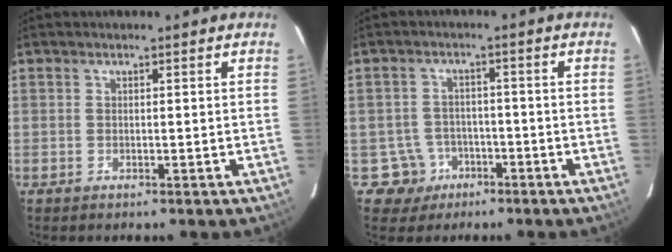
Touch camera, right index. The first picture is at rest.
{"total": 5.0, "force": [-2.1, 4.5, -0.4], "torque": [0.011, 0.014, -0.029]}